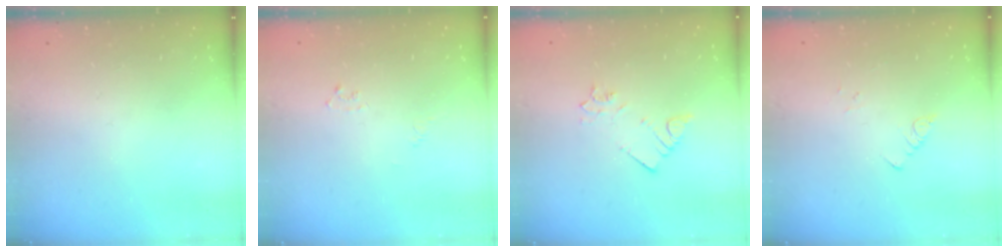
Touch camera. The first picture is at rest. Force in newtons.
{"total": 3.9, "press": 3.9, "slide": 0.4}
{"total": 2.1, "press": 2.1, "slide": 0.0}
{"total": 1.5, "press": 1.4, "slide": 0.1}